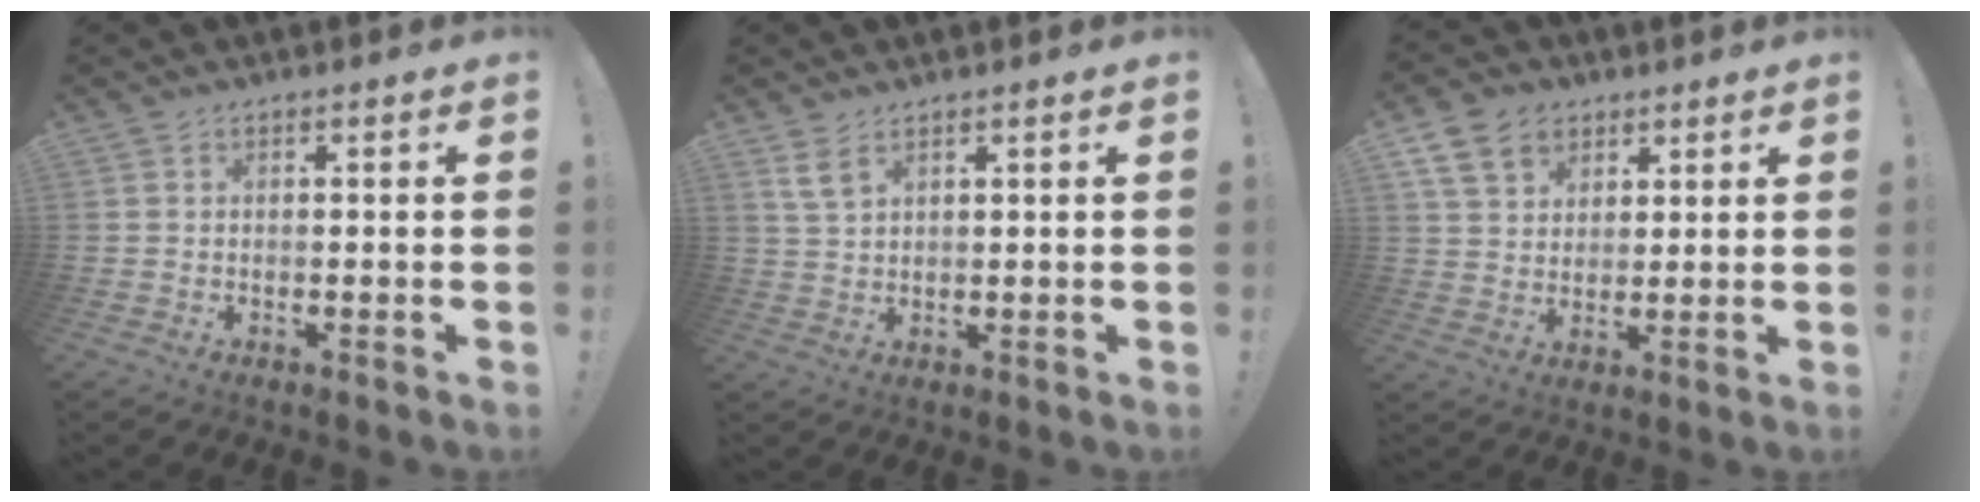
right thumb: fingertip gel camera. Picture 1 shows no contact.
{"total": 5.1, "force": [3.3, 2.5, 2.9], "torque": [-0.048, -0.015, 0.062]}
{"total": 10.9, "force": [5.6, 8.3, 4.4], "torque": [-0.074, -0.020, 0.113]}